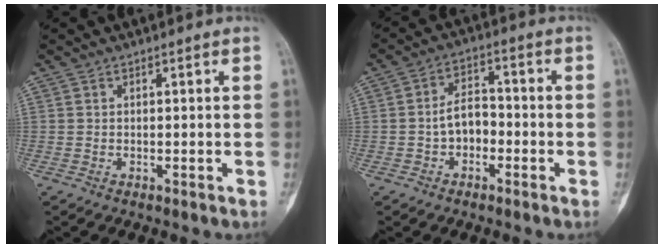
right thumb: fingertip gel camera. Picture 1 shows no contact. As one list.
[{"total": 5.9, "force": [-1.7, 4.0, 4.0], "torque": [-0.046, 0.029, -0.039]}]